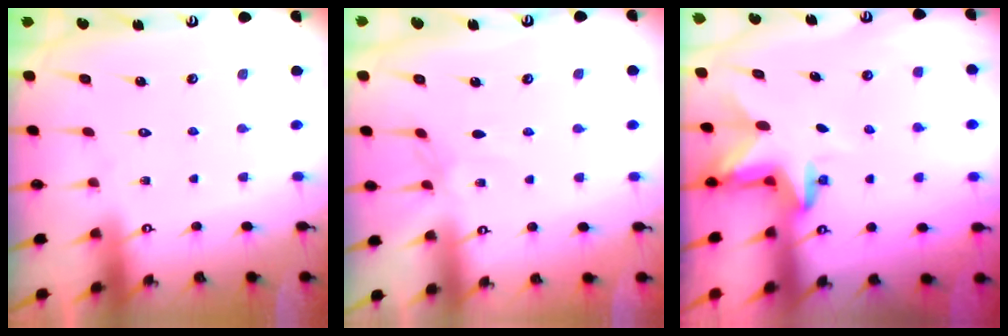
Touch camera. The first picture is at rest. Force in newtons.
{"total": 2.3, "press": 2.3, "slide": 0.4}
{"total": 2.9, "press": 2.9, "slide": 0.1}